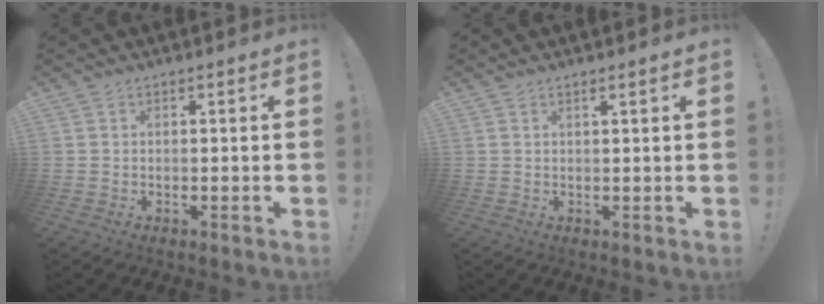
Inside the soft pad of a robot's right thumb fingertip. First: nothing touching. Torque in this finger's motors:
{"motor_torque": [0.19, 0.25, 0.04, -0.04, 0.08]}